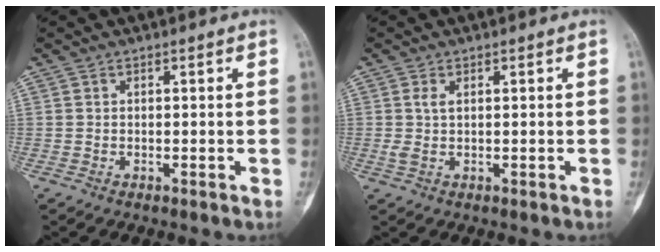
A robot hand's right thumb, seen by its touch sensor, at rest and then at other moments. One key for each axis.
{"total": 2.0, "fx": 0.4, "fy": 0.9, "fz": 1.7, "tx": -0.045, "ty": 0.007, "tz": 0.010}